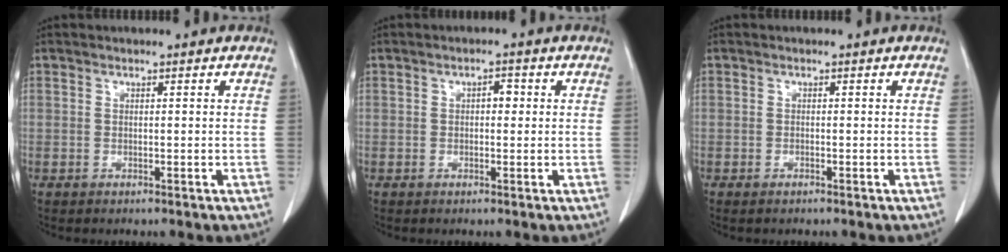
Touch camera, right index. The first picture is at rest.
{"total": 1.7, "force": [0.2, 0.9, 1.4], "torque": [-0.017, 0.007, 0.001]}
{"total": 0.7, "force": [-0.6, 0.2, 0.4], "torque": [-0.013, -0.002, -0.006]}